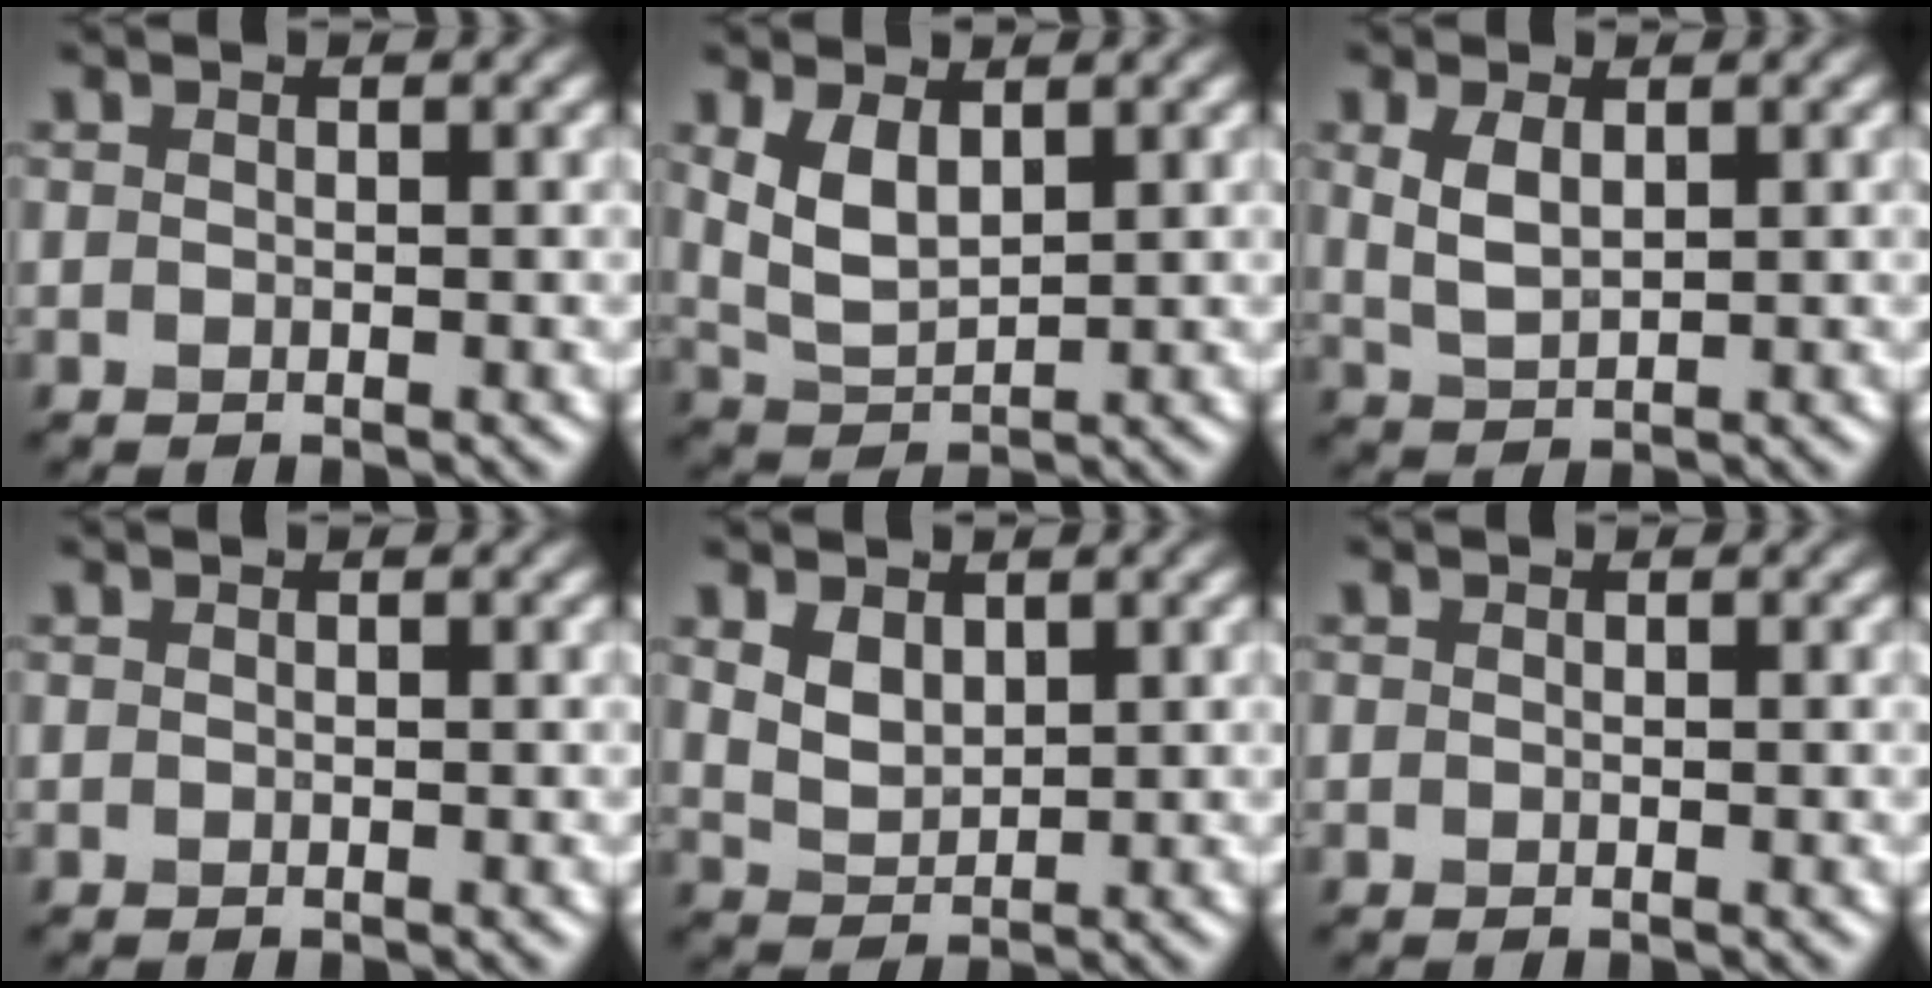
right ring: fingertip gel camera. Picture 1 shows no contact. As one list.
[{"total": 3.7, "force": [1.5, 1.9, 2.8], "torque": [-0.068, -0.002, 0.035]}, {"total": 2.7, "force": [1.0, 1.4, 2.1], "torque": [-0.051, -0.001, 0.025]}, {"total": 0.0}, {"total": 2.4, "force": [1.3, 1.5, 1.3], "torque": [-0.031, -0.005, 0.031]}, {"total": 0.0}]